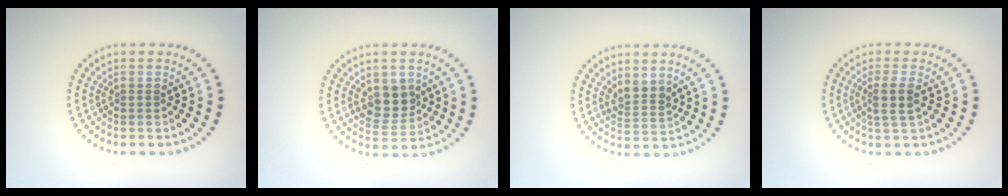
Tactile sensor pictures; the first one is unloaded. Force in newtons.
{"total": 3.5, "press": 3.4, "slide": 0.9}
{"total": 2.2, "press": 1.9, "slide": 1.1}
{"total": 2.2, "press": 1.9, "slide": 1.1}